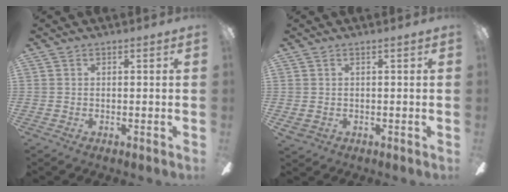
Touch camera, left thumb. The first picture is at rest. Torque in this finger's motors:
{"motor_torque": [-0.20, 1.03, 0.34, 0.31, 0.12]}